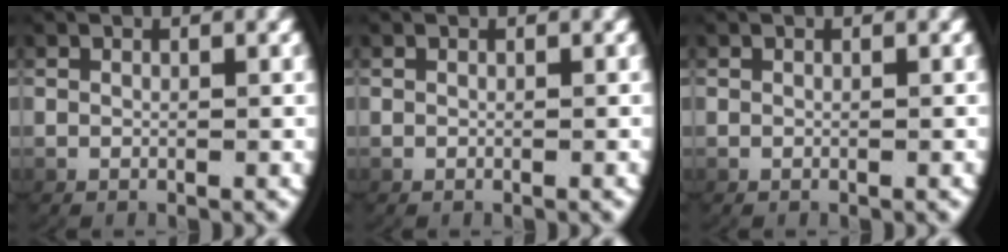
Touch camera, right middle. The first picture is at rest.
{"total": 0.0}
{"total": 0.0}